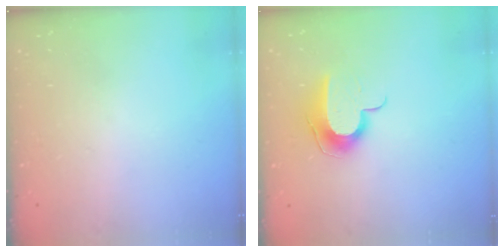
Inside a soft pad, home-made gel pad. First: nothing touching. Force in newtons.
{"total": 9.8, "press": 9.8, "slide": 0.7}